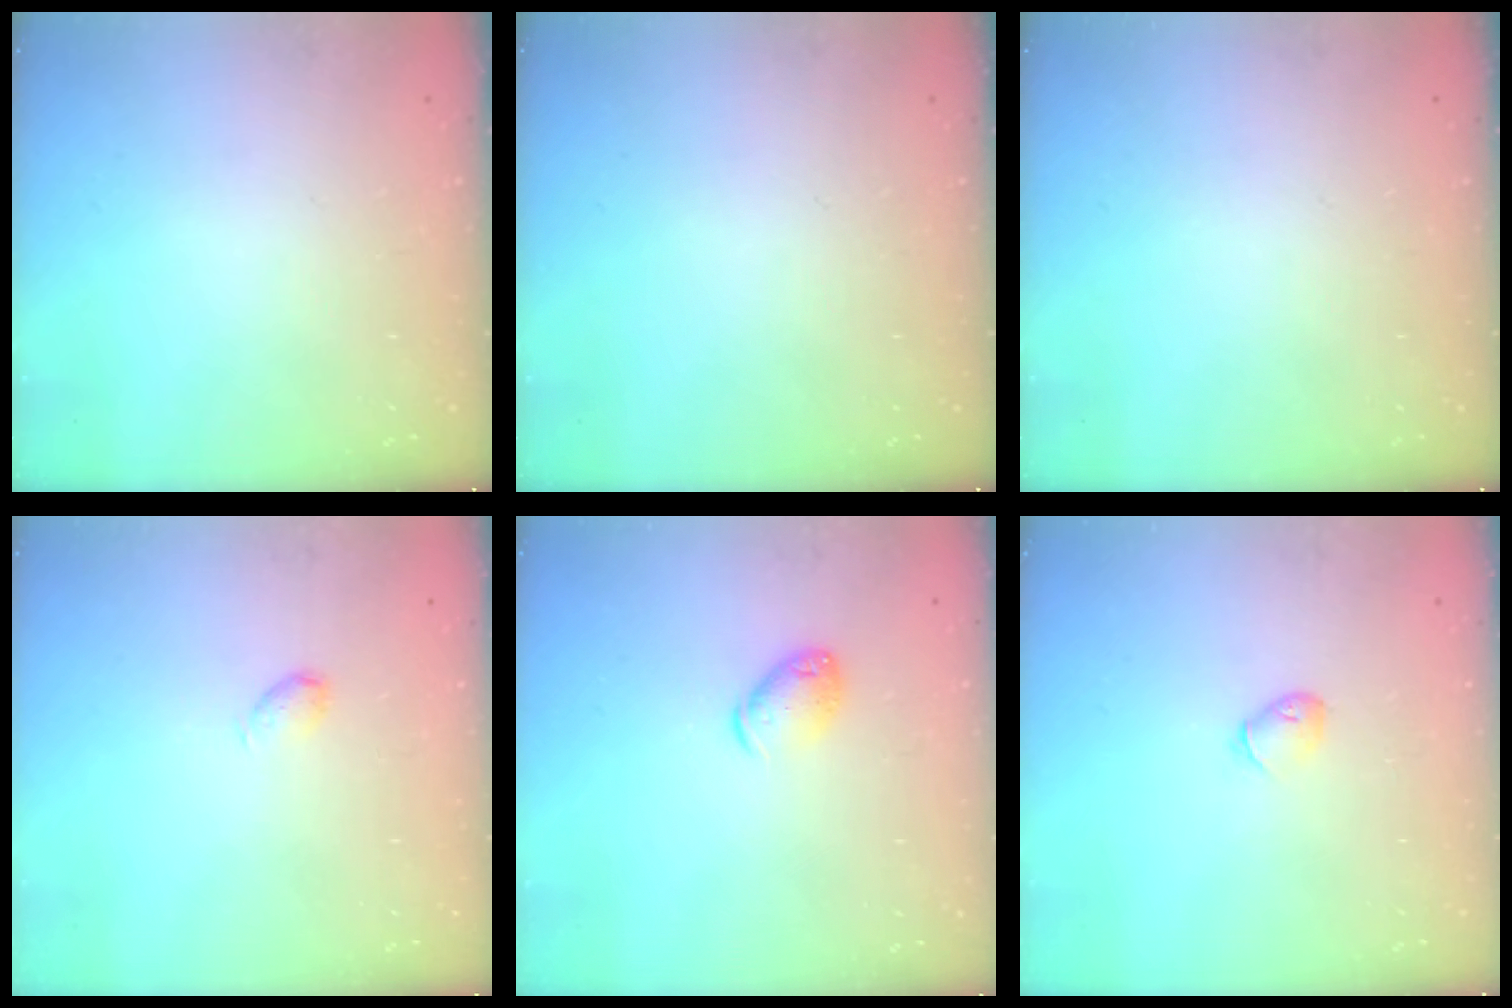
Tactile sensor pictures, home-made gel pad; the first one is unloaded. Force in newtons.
{"total": 0.0}
{"total": 0.0}
{"total": 3.8, "press": 3.8, "slide": 0.7}
{"total": 7.1, "press": 7.1, "slide": 0.6}
{"total": 4.7, "press": 4.6, "slide": 1.0}